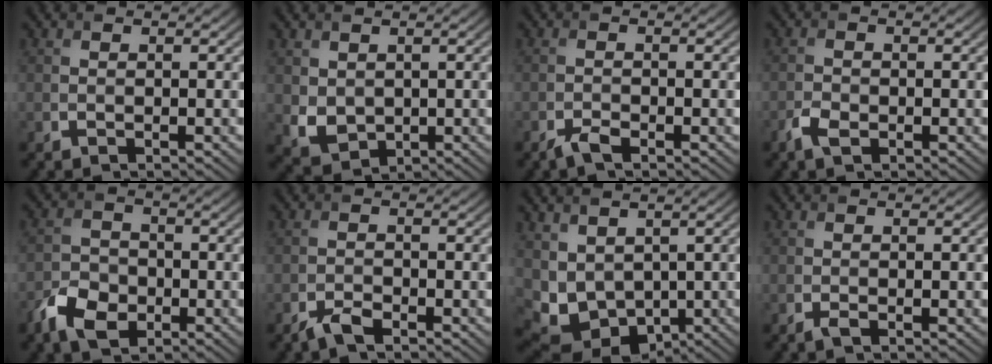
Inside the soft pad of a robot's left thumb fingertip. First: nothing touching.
{"total": 3.5, "force": [1.0, 2.8, 1.8], "torque": [-0.054, -0.012, 0.026]}
{"total": 1.7, "force": [-1.4, 0.4, 1.0], "torque": [-0.023, -0.002, -0.030]}
{"total": 2.4, "force": [-1.4, 1.3, 1.5], "torque": [-0.034, -0.002, -0.031]}
{"total": 5.6, "force": [-3.1, 3.7, 2.9], "torque": [-0.063, -0.005, -0.068]}
{"total": 2.2, "force": [-1.7, 0.6, 1.2], "torque": [-0.027, -0.001, -0.037]}
{"total": 7.2, "force": [1.4, 5.4, 4.6], "torque": [-0.128, -0.026, 0.040]}
{"total": 0.7, "force": [-0.4, 0.1, 0.6], "torque": [-0.013, -0.001, -0.008]}